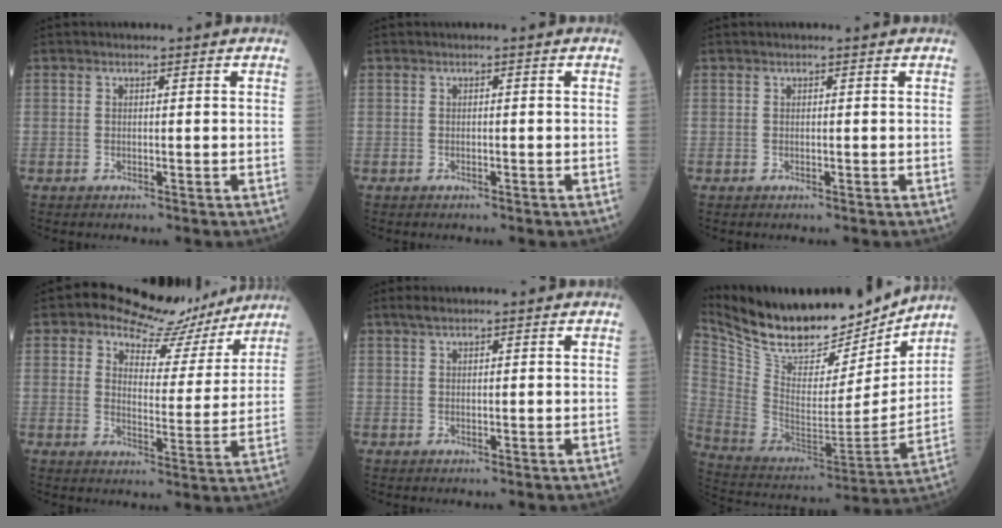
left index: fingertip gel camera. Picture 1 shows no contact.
{"total": 0.0}
{"total": 0.9, "force": [0.8, 0.1, 0.4], "torque": [-0.006, 0.011, 0.010]}
{"total": 11.1, "force": [9.3, 5.0, 3.2], "torque": [-0.042, -0.001, 0.115]}
{"total": 1.8, "force": [1.4, 0.4, 1.1], "torque": [-0.023, 0.014, 0.025]}
{"total": 22.8, "force": [19.9, 6.4, 9.1], "torque": [-0.181, -0.026, 0.324]}